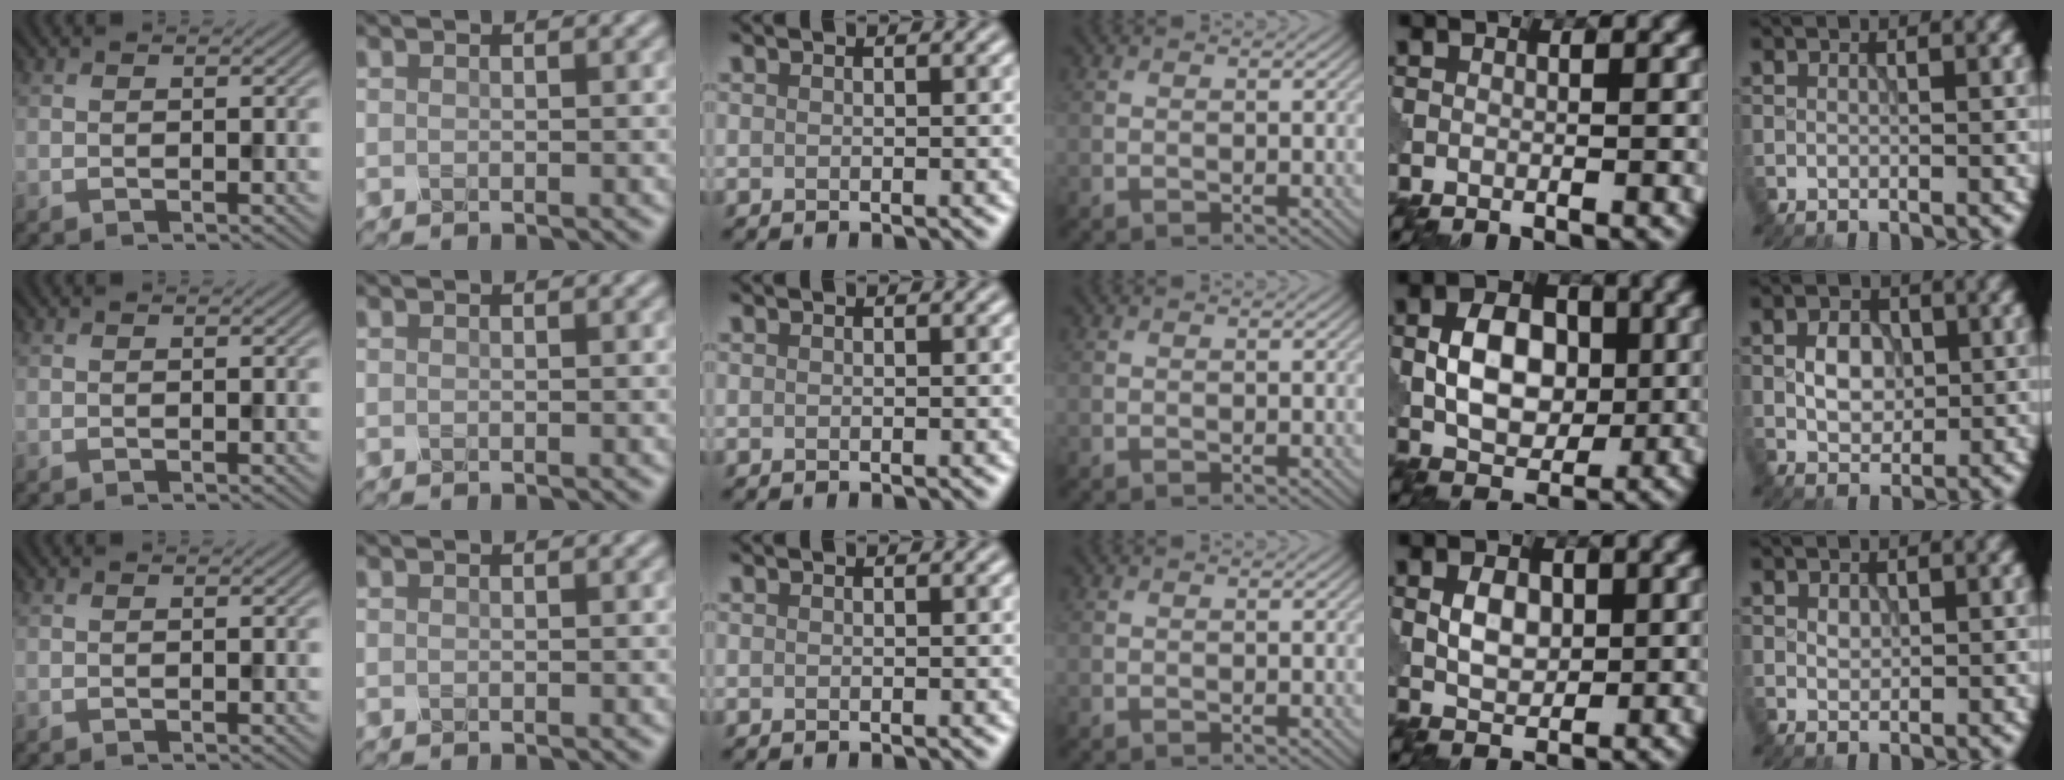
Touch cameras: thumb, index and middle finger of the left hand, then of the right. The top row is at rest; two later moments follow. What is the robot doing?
{"motion": "close", "object": "eyeshadow palette"}